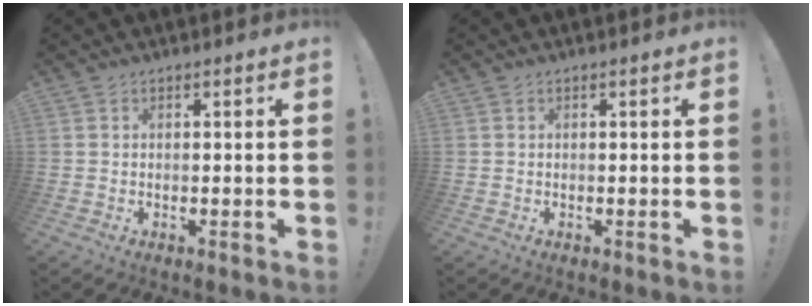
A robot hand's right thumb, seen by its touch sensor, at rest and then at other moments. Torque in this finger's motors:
{"motor_torque": [0.00, 0.00, 0.08, -0.08, 0.05]}